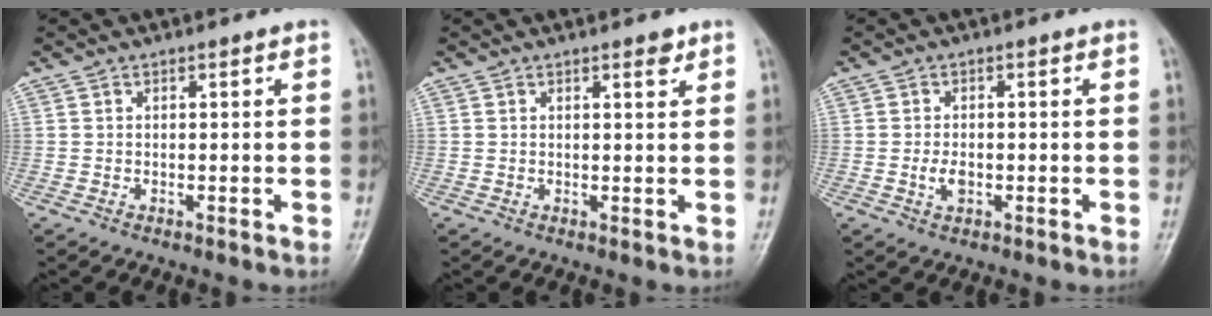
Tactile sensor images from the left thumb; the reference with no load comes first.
{"total": 1.7, "force": [1.2, 0.6, 1.1], "torque": [-0.010, -0.006, 0.016]}
{"total": 2.7, "force": [-0.7, 1.6, 2.1], "torque": [-0.037, 0.000, -0.012]}